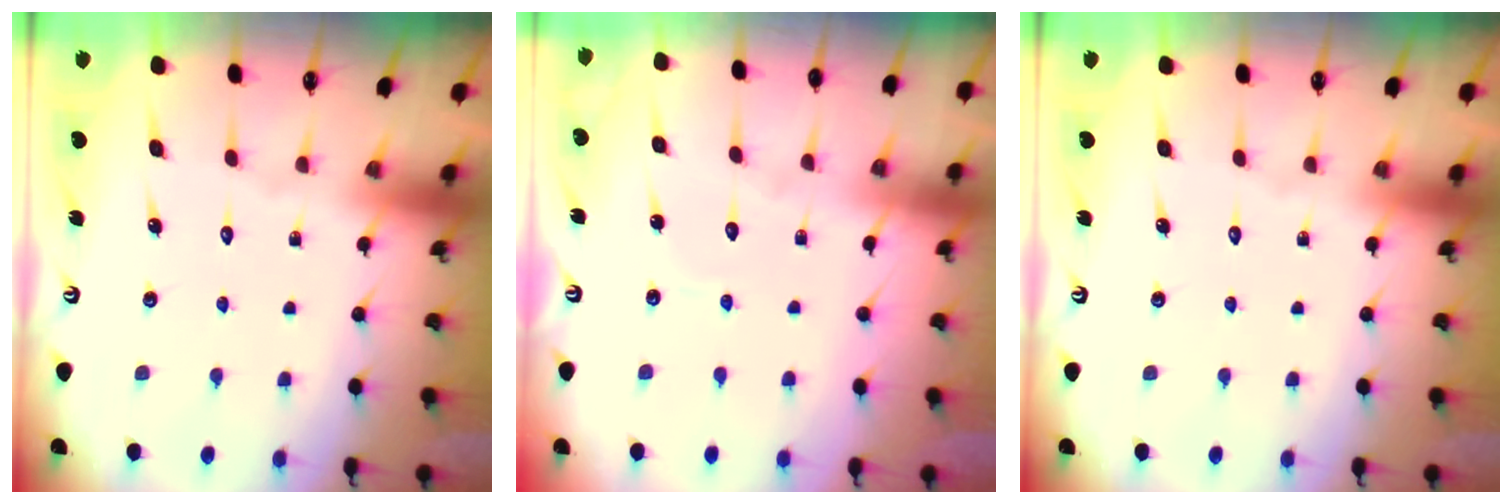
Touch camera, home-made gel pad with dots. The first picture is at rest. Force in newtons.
{"total": 4.3, "press": 4.3, "slide": 0.5}
{"total": 0.0}